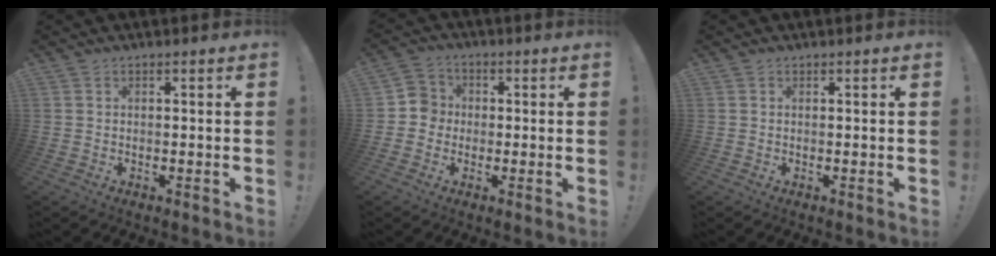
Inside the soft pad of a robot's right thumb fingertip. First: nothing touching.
{"total": 5.7, "force": [-1.5, 5.3, 1.2], "torque": [-0.020, 0.019, -0.029]}
{"total": 0.0}